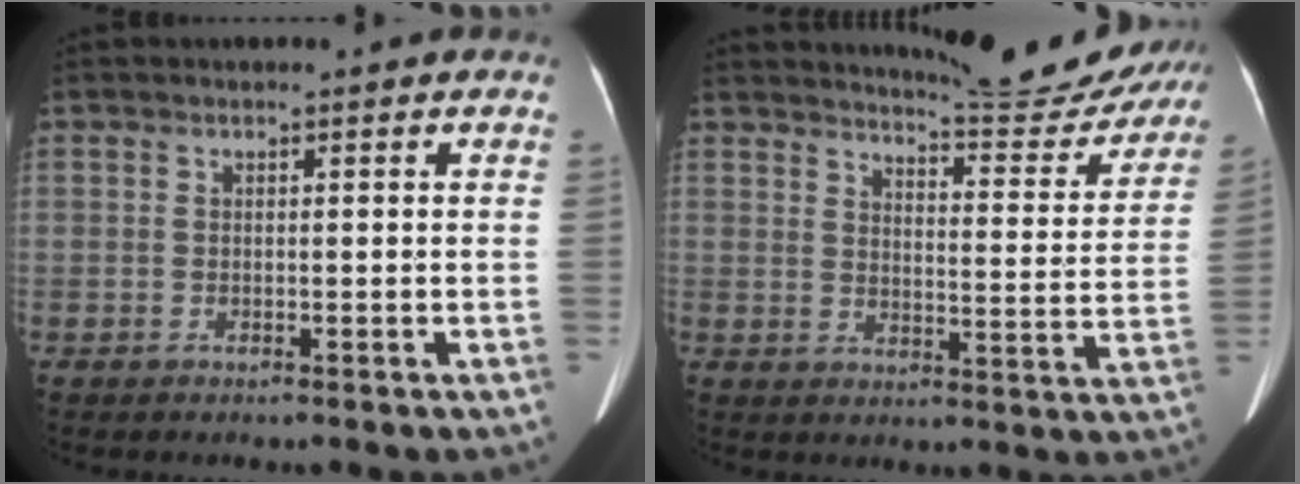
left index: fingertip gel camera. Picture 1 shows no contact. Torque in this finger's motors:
{"motor_torque": [-0.12, -1.64, -0.07, 0.00]}